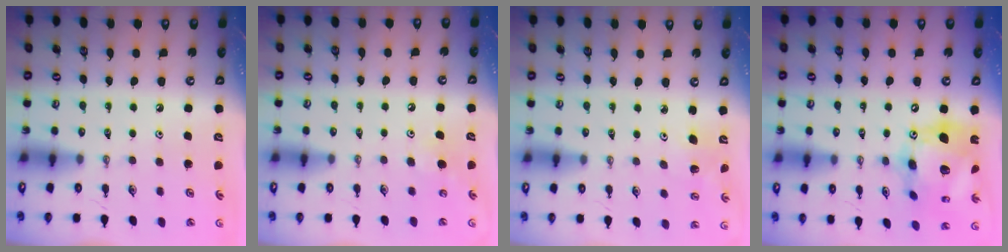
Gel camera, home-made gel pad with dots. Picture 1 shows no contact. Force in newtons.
{"total": 5.3, "press": 5.1, "slide": 1.2}
{"total": 3.5, "press": 3.2, "slide": 1.4}
{"total": 20.5, "press": 20.4, "slide": 2.1}